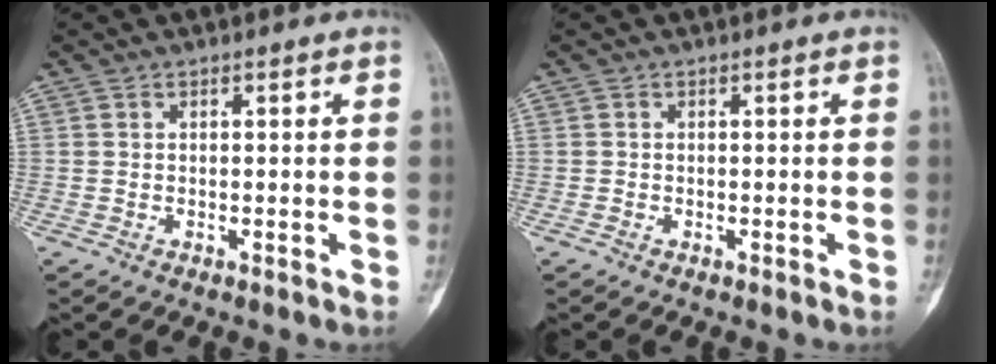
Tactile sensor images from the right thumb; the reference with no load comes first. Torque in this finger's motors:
{"motor_torque": [-0.01, -0.24, 0.11, 0.01, -0.01]}